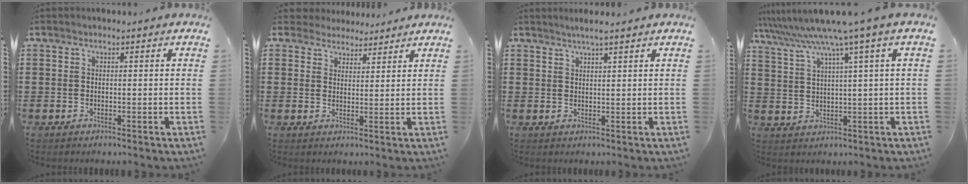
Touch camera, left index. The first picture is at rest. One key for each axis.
{"total": 3.6, "fx": 3.2, "fy": 1.8, "fz": -0.2, "tx": -0.013, "ty": 0.000, "tz": 0.060}
{"total": 2.2, "fx": 1.8, "fy": -0.2, "fz": 1.4, "tx": -0.028, "ty": 0.003, "tz": 0.032}
{"total": 6.9, "fx": 4.3, "fy": -0.7, "fz": 5.3, "tx": -0.119, "ty": -0.030, "tz": 0.068}